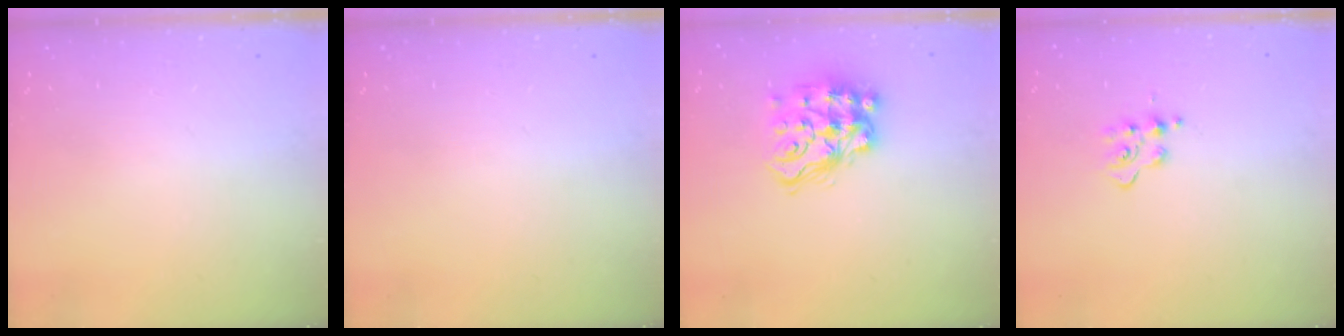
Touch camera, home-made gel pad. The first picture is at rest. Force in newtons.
{"total": 0.0}
{"total": 16.4, "press": 16.4, "slide": 1.0}
{"total": 6.5, "press": 6.5, "slide": 0.6}